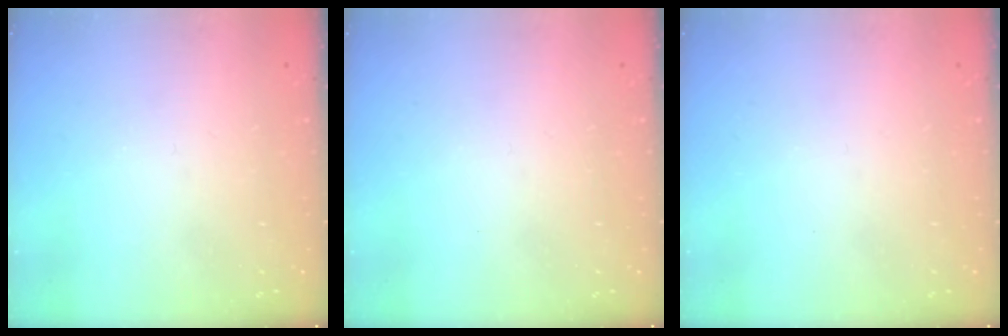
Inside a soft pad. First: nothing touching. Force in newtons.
{"total": 0.0}
{"total": 0.0}